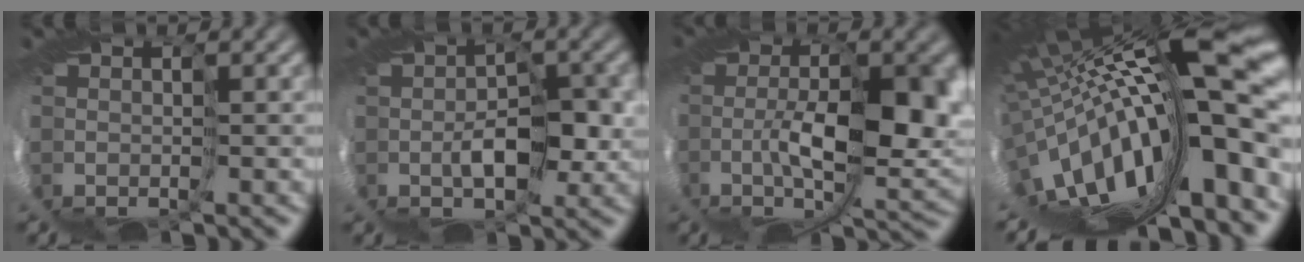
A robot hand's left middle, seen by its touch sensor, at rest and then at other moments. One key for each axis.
{"total": 1.5, "fx": 0.1, "fy": -0.3, "fz": 1.5, "tx": -0.036, "ty": 0.005, "tz": -0.004}
{"total": 6.5, "fx": 0.1, "fy": 2.1, "fz": 6.2, "tx": -0.136, "ty": -0.010, "tz": -0.002}
{"total": 13.9, "fx": 0.7, "fy": 3.1, "fz": 13.6, "tx": -0.212, "ty": -0.037, "tz": 0.024}